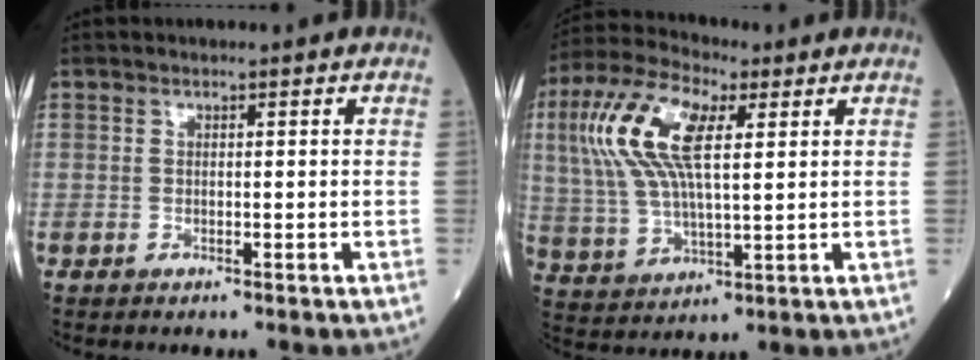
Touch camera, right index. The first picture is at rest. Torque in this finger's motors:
{"motor_torque": [1.34, 0.16, 0.63, 0.21]}